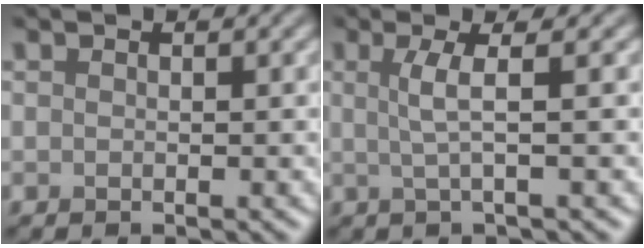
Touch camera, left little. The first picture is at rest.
{"total": 2.8, "force": [0.4, 0.5, 2.7], "torque": [-0.051, 0.000, 0.004]}